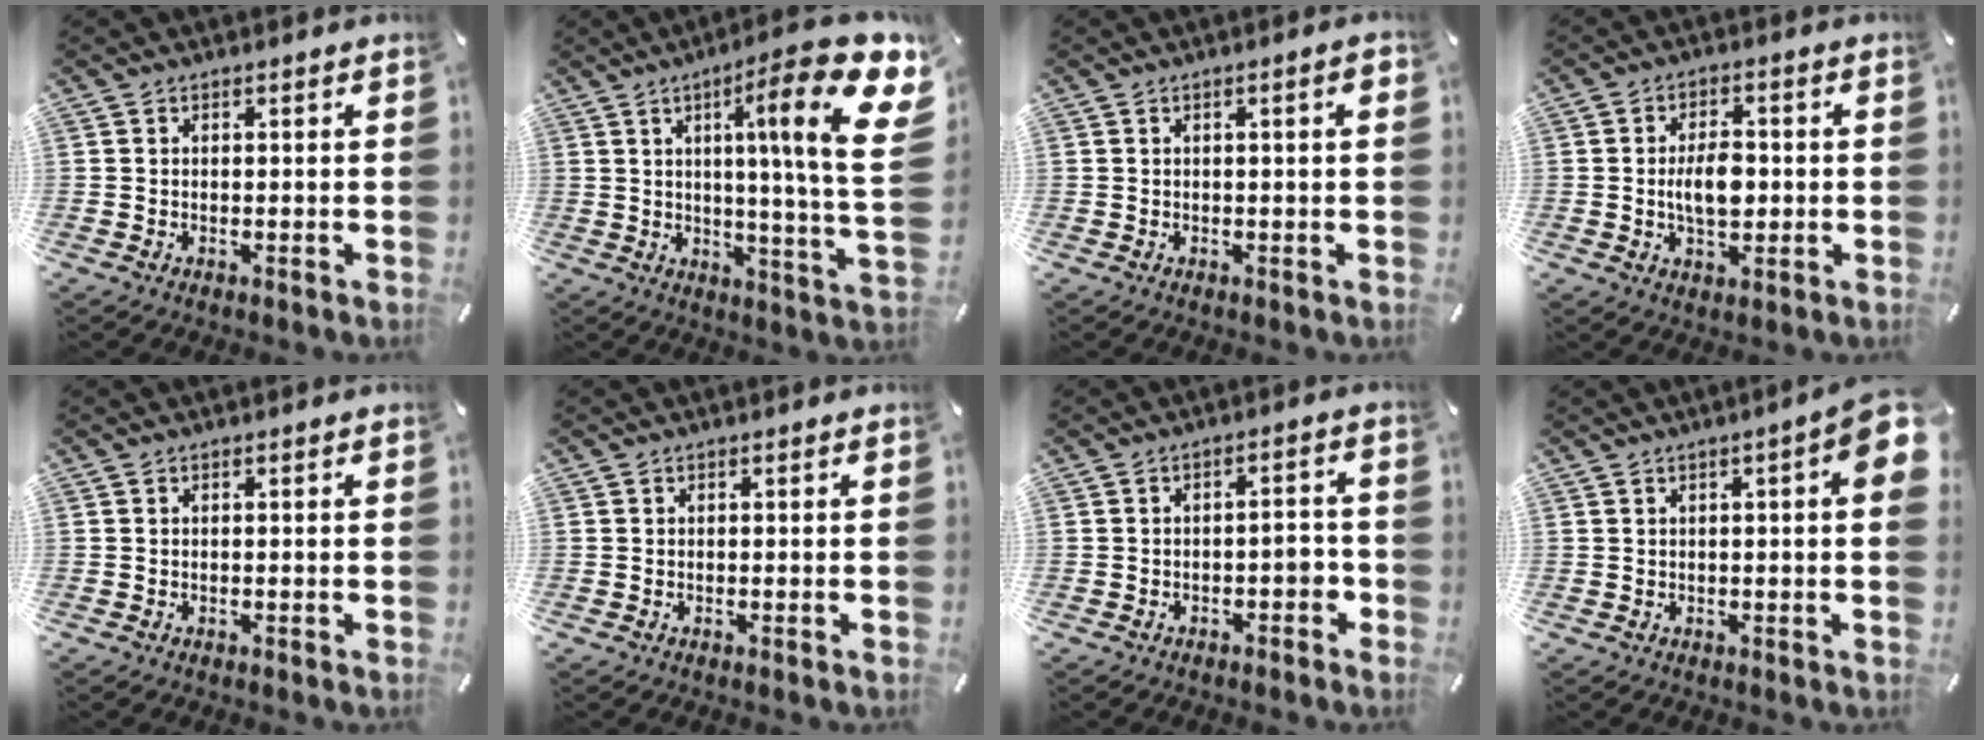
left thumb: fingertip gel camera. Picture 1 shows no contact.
{"total": 23.5, "force": [7.5, 3.7, 21.9], "torque": [-0.317, -0.053, 0.100]}
{"total": 2.6, "force": [0.3, 0.2, 2.6], "torque": [-0.045, 0.001, 0.004]}
{"total": 7.7, "force": [-0.5, 4.7, 6.0], "torque": [-0.097, -0.002, -0.014]}
{"total": 0.0}
{"total": 0.0}
{"total": 4.6, "force": [-1.8, 2.4, 3.5], "torque": [-0.060, 0.016, -0.034]}
{"total": 6.6, "force": [2.0, 1.0, 6.2], "torque": [-0.091, -0.013, 0.032]}